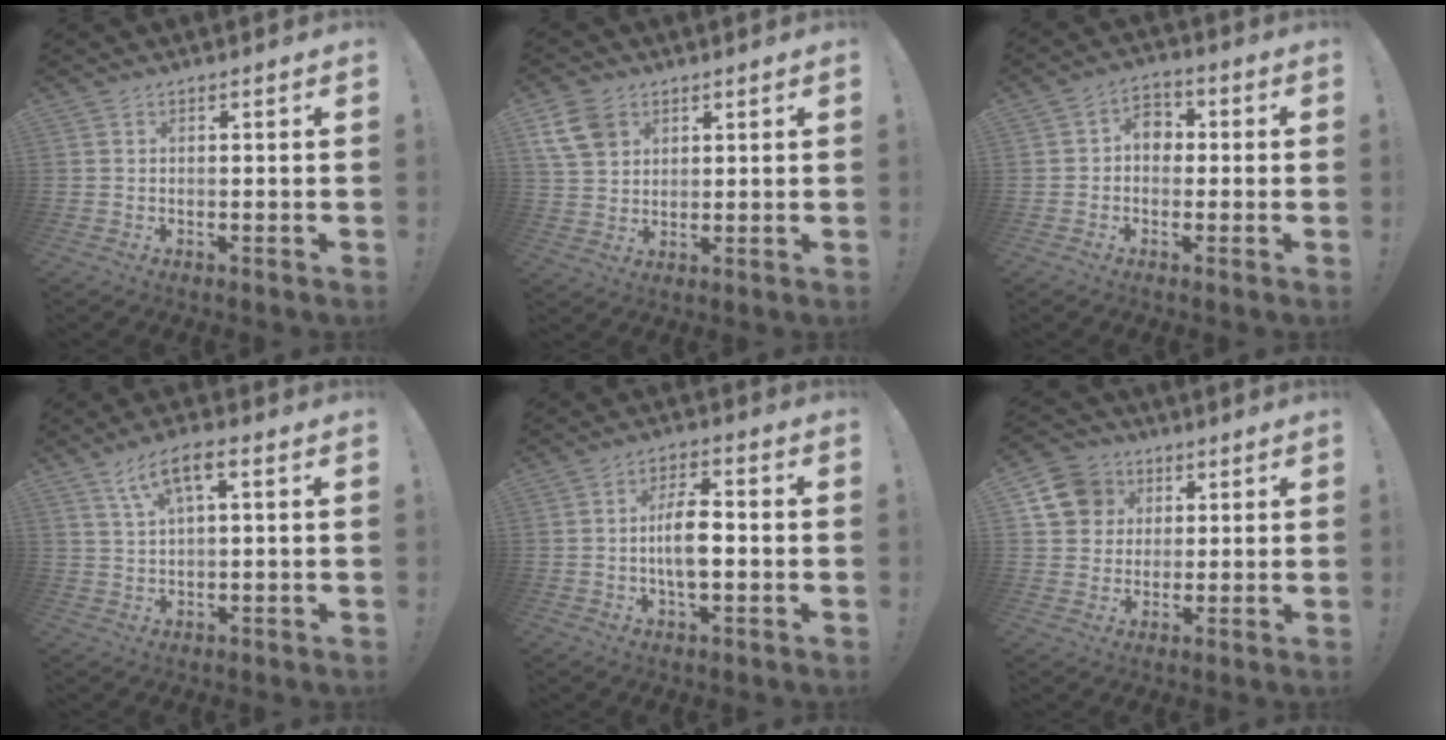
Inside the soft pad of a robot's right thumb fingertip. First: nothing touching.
{"total": 9.6, "force": [4.6, 7.1, 4.5], "torque": [-0.078, -0.014, 0.094]}
{"total": 6.5, "force": [0.1, 5.1, 4.0], "torque": [-0.062, 0.013, 0.003]}
{"total": 7.5, "force": [3.0, 2.5, 6.4], "torque": [-0.114, -0.002, 0.053]}
{"total": 9.4, "force": [-1.1, 5.2, 7.7], "torque": [-0.138, 0.007, -0.021]}
{"total": 11.7, "force": [3.9, 10.3, 3.8], "torque": [-0.052, -0.008, 0.082]}